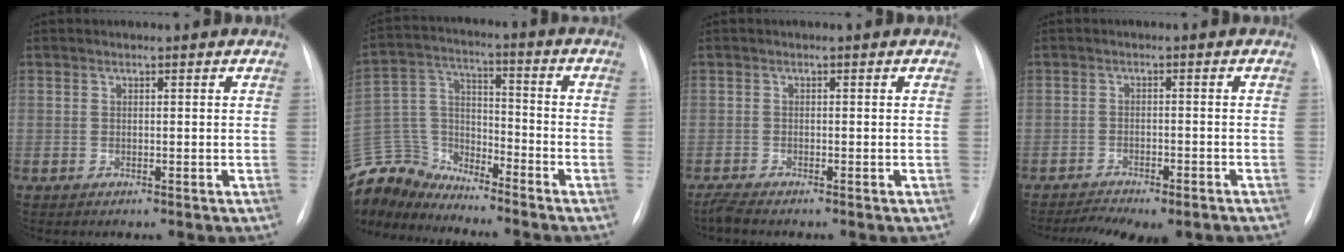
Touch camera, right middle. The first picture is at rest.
{"total": 13.2, "force": [-12.8, 2.9, 1.1], "torque": [-0.033, 0.040, -0.251]}
{"total": 1.3, "force": [-1.2, -0.3, 0.5], "torque": [-0.020, -0.008, -0.027]}
{"total": 10.0, "force": [-8.1, 2.9, 5.1], "torque": [-0.076, 0.004, -0.109]}